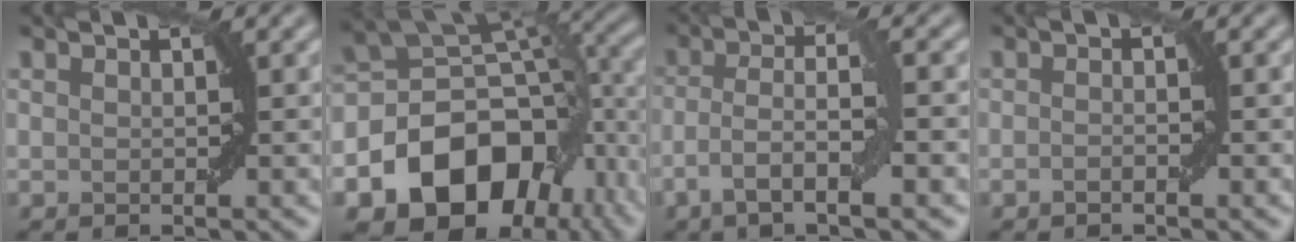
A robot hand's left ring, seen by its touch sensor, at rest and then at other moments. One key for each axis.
{"total": 14.5, "fx": -5.6, "fy": 10.5, "fz": 8.2, "tx": -0.137, "ty": -0.013, "tz": -0.094}
{"total": 5.4, "fx": -2.3, "fy": 1.0, "fz": 4.8, "tx": -0.091, "ty": 0.006, "tz": -0.046}
{"total": 0.8, "fx": -0.5, "fy": 0.1, "fz": 0.6, "tx": -0.012, "ty": 0.003, "tz": -0.009}